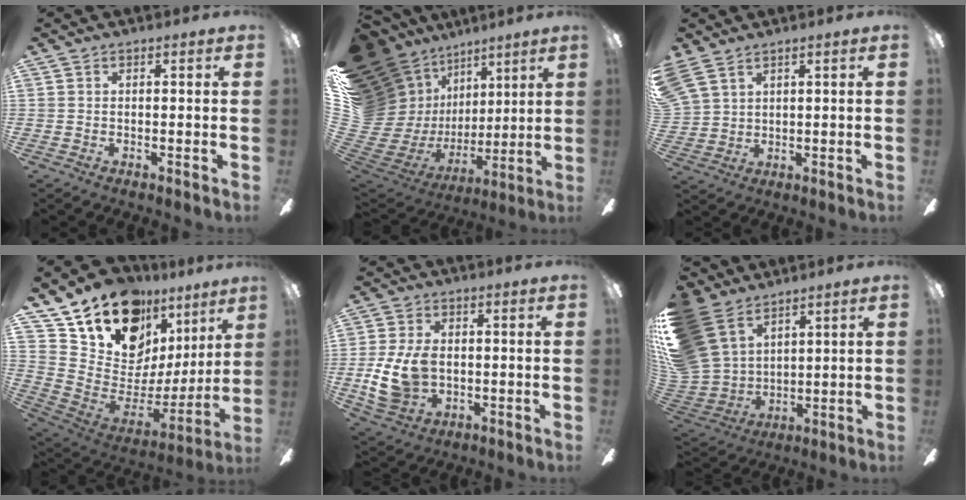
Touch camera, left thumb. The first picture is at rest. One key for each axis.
{"total": 20.6, "fx": 8.6, "fy": 16.7, "fz": 8.4, "tx": -0.163, "ty": -0.104, "tz": 0.220}
{"total": 5.5, "fx": 4.2, "fy": 3.0, "fz": 1.8, "tx": -0.048, "ty": -0.008, "tz": 0.087}
{"total": 19.2, "fx": 14.7, "fy": 9.8, "fz": 7.4, "tx": -0.144, "ty": -0.116, "tz": 0.280}
{"total": 11.9, "fx": -0.5, "fy": 8.6, "fz": 8.2, "tx": -0.180, "ty": 0.005, "tz": -0.005}
{"total": 19.9, "fx": 10.4, "fy": 13.7, "fz": 10.1, "tx": -0.234, "ty": -0.052, "tz": 0.196}